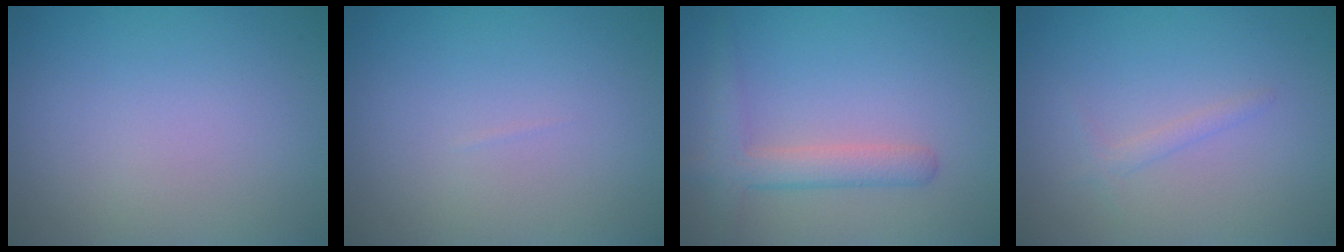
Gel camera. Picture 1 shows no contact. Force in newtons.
{"total": 0.0}
{"total": 3.0, "press": 3.0, "slide": 0.2}
{"total": 0.9, "press": 0.9, "slide": 0.0}